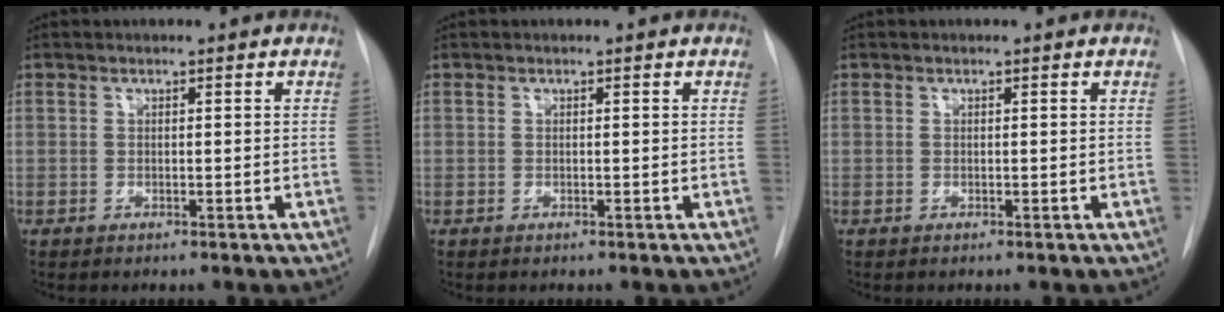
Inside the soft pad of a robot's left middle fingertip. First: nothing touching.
{"total": 0.0}
{"total": 0.0}